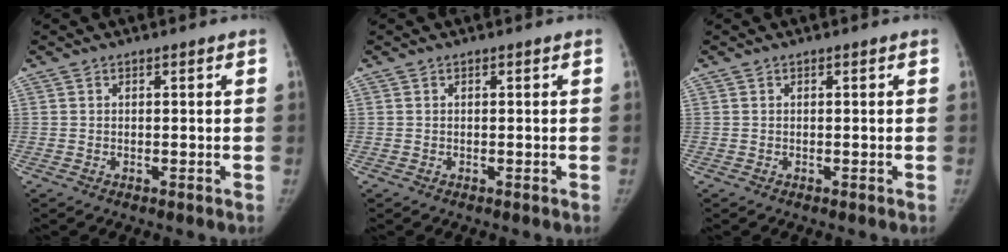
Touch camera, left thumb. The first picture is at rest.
{"total": 0.0}
{"total": 0.0}